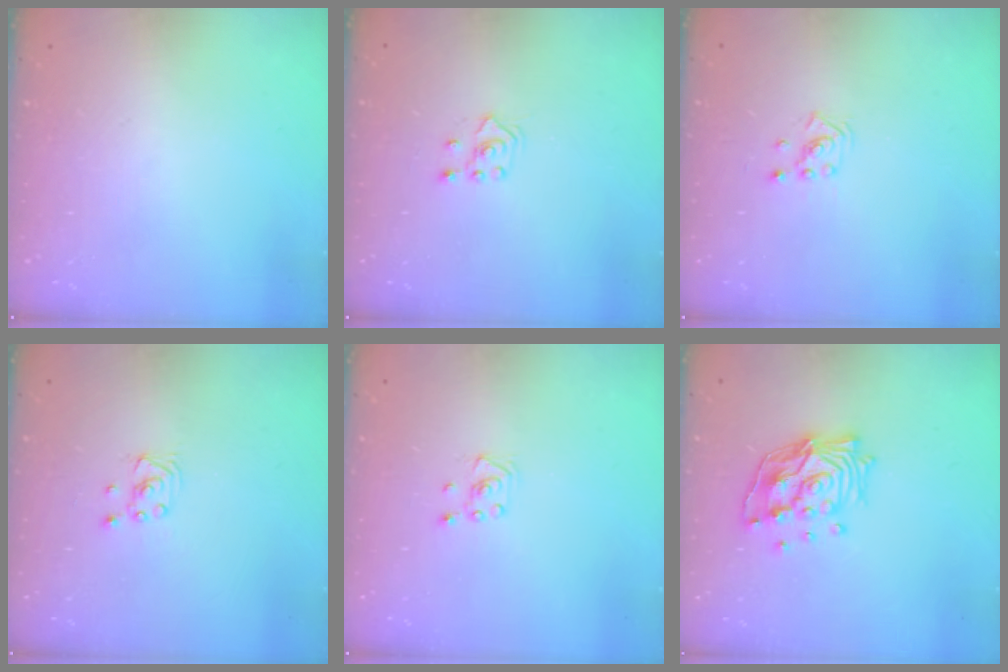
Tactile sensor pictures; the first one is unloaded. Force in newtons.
{"total": 3.2, "press": 3.1, "slide": 0.9}
{"total": 1.4, "press": 1.4, "slide": 0.1}
{"total": 2.3, "press": 2.3, "slide": 0.2}
{"total": 3.0, "press": 2.9, "slide": 0.3}
{"total": 15.1, "press": 14.9, "slide": 1.9}